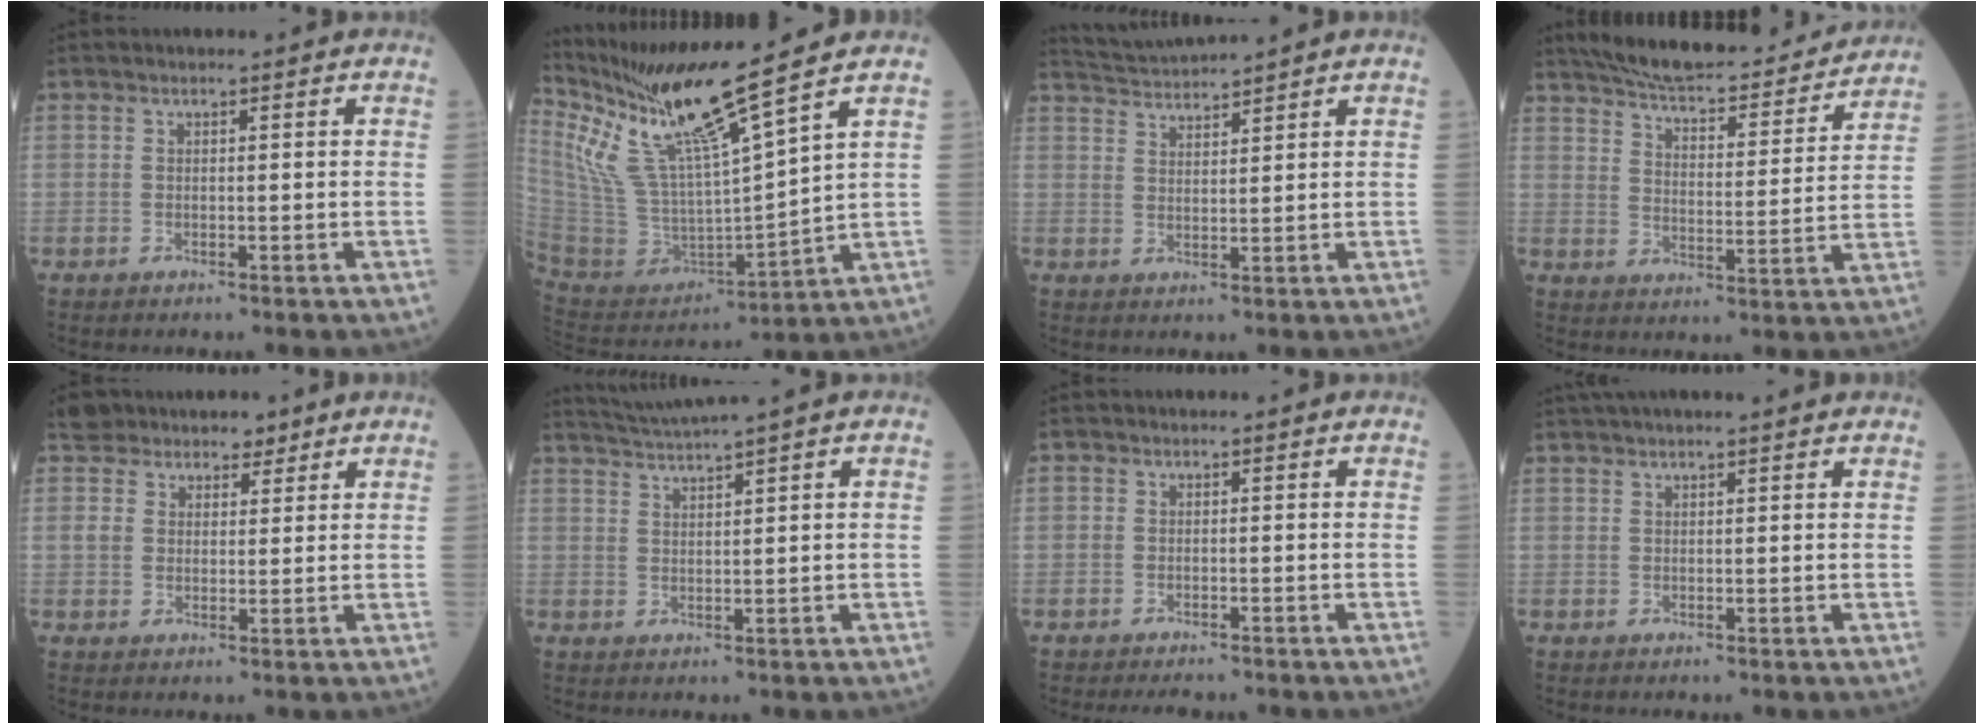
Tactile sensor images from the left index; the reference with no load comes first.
{"total": 15.8, "force": [12.4, -2.0, 9.6], "torque": [-0.193, -0.014, 0.259]}
{"total": 4.3, "force": [4.1, -1.3, -0.2], "torque": [-0.009, 0.008, 0.087]}
{"total": 20.7, "force": [18.7, 3.7, 7.9], "torque": [-0.116, -0.004, 0.256]}
{"total": 5.8, "force": [4.4, 3.8, 0.3], "torque": [0.012, 0.008, 0.068]}
{"total": 3.9, "force": [3.2, -1.9, 1.0], "torque": [-0.030, -0.001, 0.072]}
{"total": 2.9, "force": [-2.6, 1.0, 0.8], "torque": [-0.013, -0.006, -0.038]}
{"total": 6.5, "force": [5.7, 0.0, 3.1], "torque": [-0.044, 0.034, 0.076]}